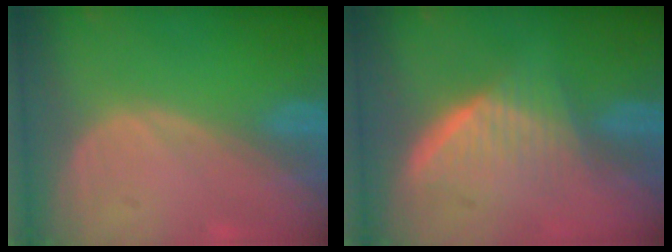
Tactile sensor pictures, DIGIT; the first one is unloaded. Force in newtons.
{"total": 6.5, "press": 6.0, "slide": 2.6}